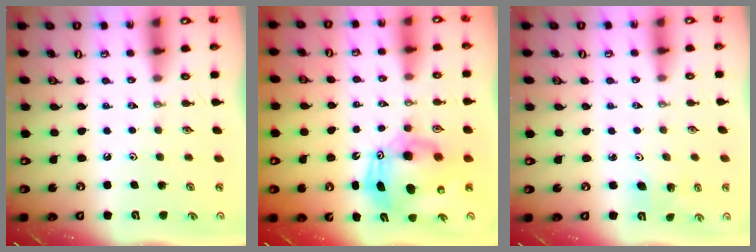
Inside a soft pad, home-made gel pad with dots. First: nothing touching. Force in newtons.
{"total": 12.8, "press": 12.6, "slide": 2.3}
{"total": 4.7, "press": 4.1, "slide": 2.1}